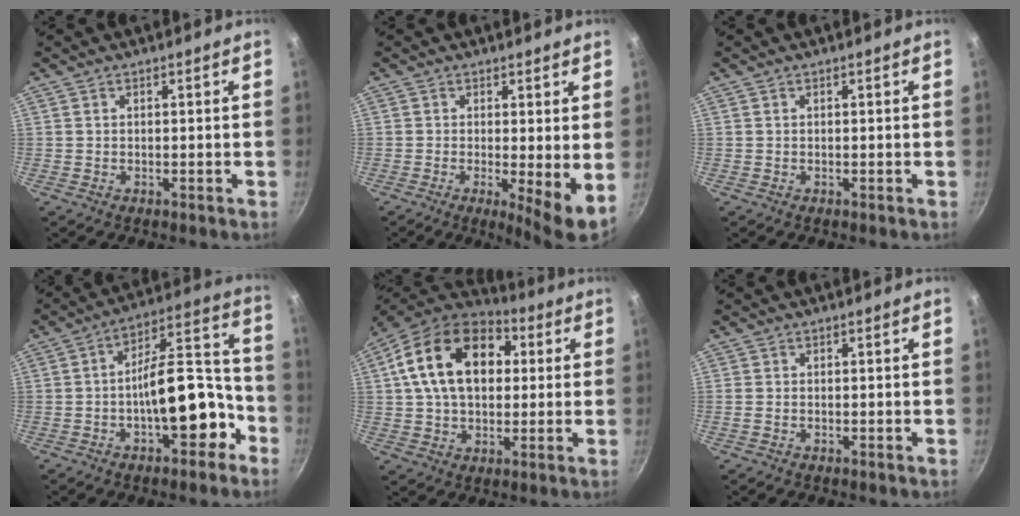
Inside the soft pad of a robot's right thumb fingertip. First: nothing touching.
{"total": 6.5, "force": [0.0, 1.5, 6.3], "torque": [-0.087, -0.022, 0.000]}
{"total": 0.0}
{"total": 16.0, "force": [-5.7, 7.3, 13.0], "torque": [-0.134, 0.083, -0.084]}
{"total": 20.5, "force": [4.7, 13.8, 14.5], "torque": [-0.225, 0.021, 0.062]}
{"total": 0.9, "force": [-0.2, 0.7, 0.6], "torque": [-0.015, 0.001, -0.005]}